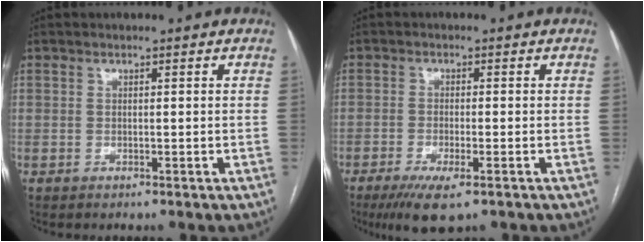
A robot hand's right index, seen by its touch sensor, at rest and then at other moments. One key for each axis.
{"total": 6.3, "fx": -3.8, "fy": 1.1, "fz": 4.9, "tx": -0.087, "ty": -0.016, "tz": -0.062}